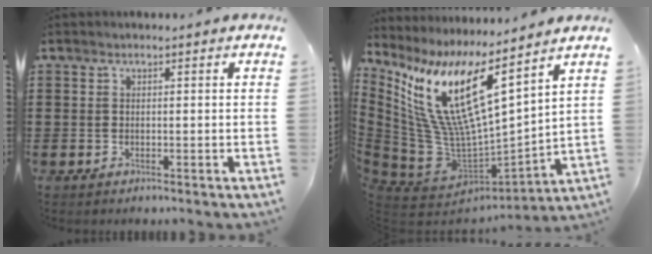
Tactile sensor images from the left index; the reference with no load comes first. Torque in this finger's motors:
{"motor_torque": [2.14, 0.00, 1.05, 0.21]}